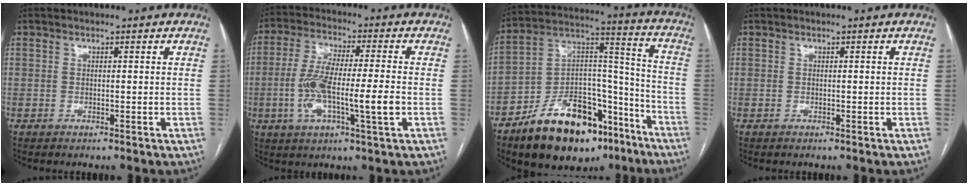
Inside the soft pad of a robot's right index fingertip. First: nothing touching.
{"total": 12.2, "force": [-2.3, 1.4, 11.9], "torque": [-0.229, 0.004, -0.043]}
{"total": 23.2, "force": [-15.4, 10.1, 14.0], "torque": [-0.209, 0.039, -0.245]}
{"total": 0.0}